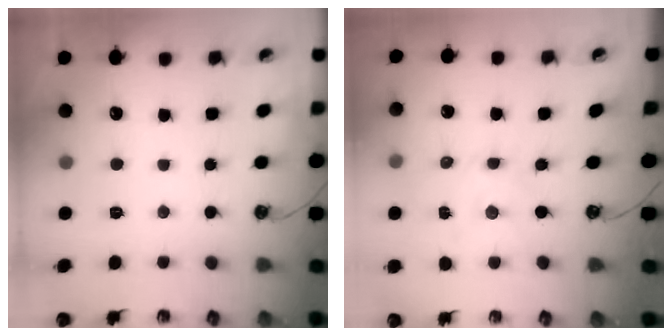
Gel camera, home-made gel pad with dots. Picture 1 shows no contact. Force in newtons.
{"total": 2.0, "press": 2.0, "slide": 0.5}